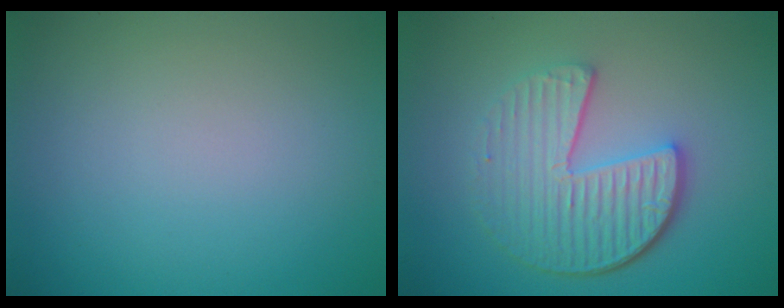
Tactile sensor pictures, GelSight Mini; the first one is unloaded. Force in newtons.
{"total": 5.6, "press": 4.2, "slide": 3.8}